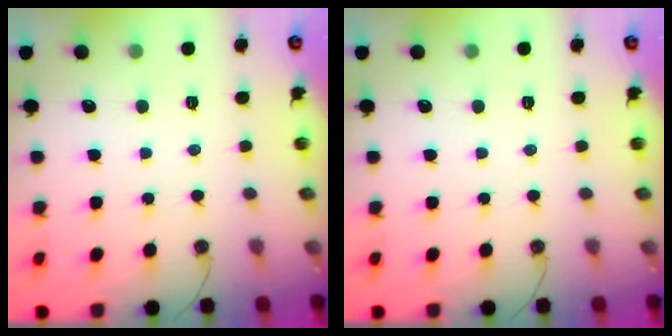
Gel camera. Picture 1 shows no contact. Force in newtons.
{"total": 0.0}